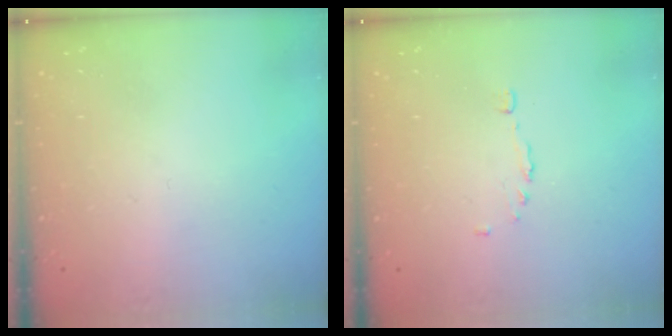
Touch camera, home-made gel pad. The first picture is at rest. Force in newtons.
{"total": 1.1, "press": 0.8, "slide": 0.7}